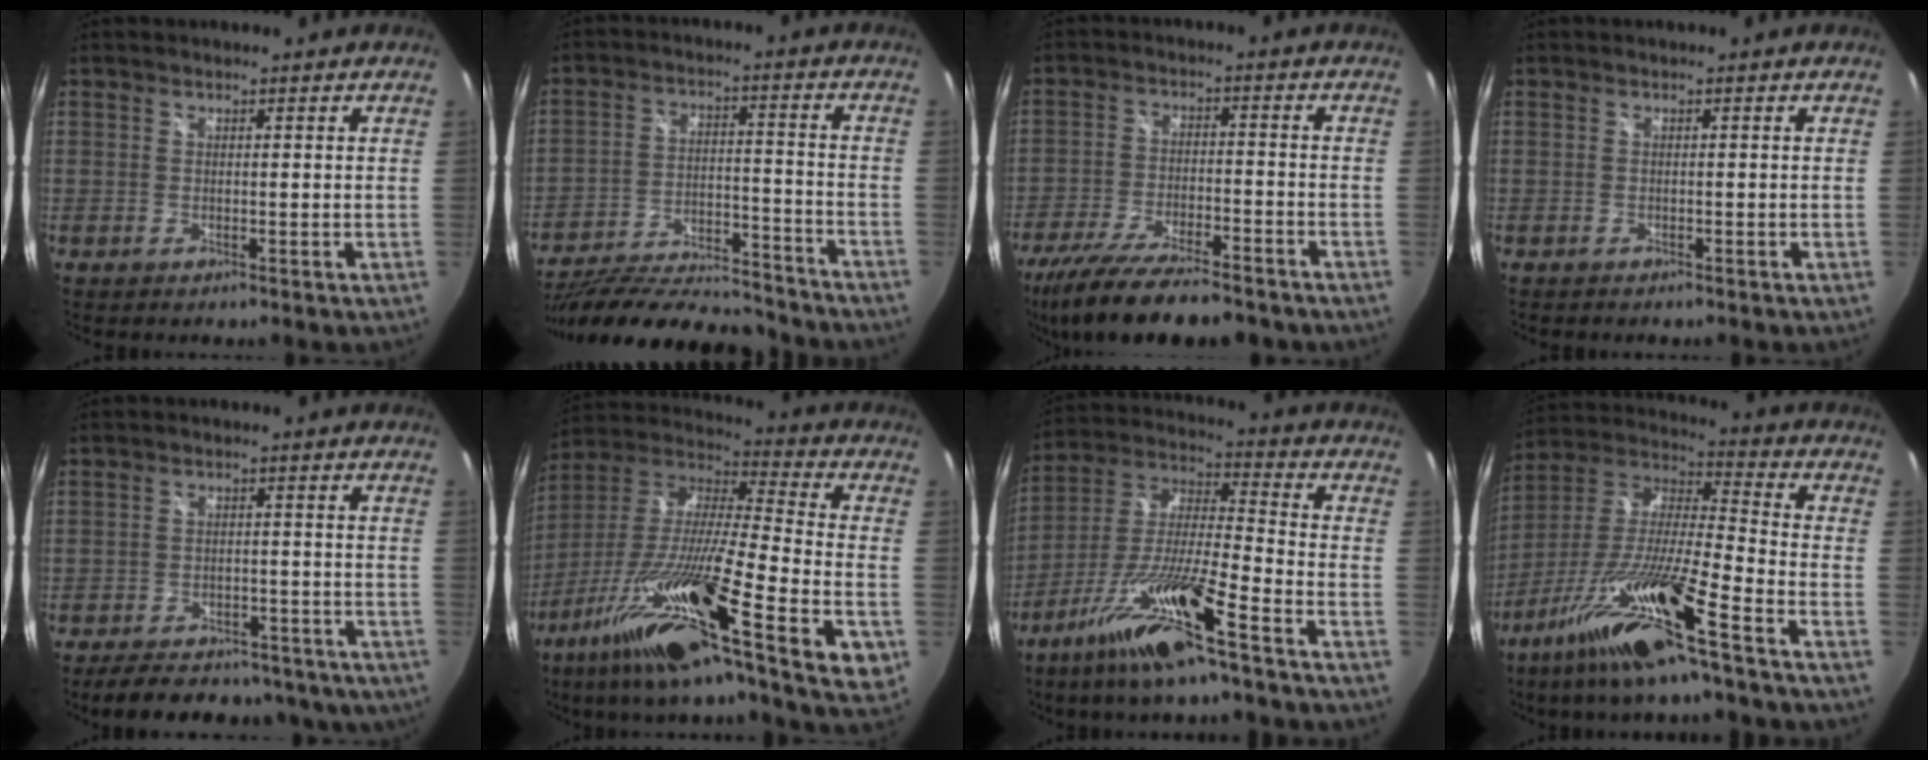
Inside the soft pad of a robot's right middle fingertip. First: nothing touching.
{"total": 25.6, "force": [-22.2, 5.7, 11.4], "torque": [-0.211, -0.038, -0.322]}
{"total": 18.4, "force": [-15.0, 4.1, 9.8], "torque": [-0.197, -0.041, -0.242]}
{"total": 1.0, "force": [-1.0, 0.1, 0.2], "torque": [-0.009, -0.005, -0.015]}
{"total": 16.4, "force": [-13.1, 7.0, 6.9], "torque": [-0.140, 0.008, -0.159]}
{"total": 28.1, "force": [-14.3, 2.3, 24.1], "torque": [-0.395, -0.067, -0.258]}
{"total": 16.0, "force": [-10.4, 0.8, 12.1], "torque": [-0.238, -0.014, -0.196]}
{"total": 18.6, "force": [-12.2, 0.5, 14.1], "torque": [-0.268, -0.027, -0.229]}